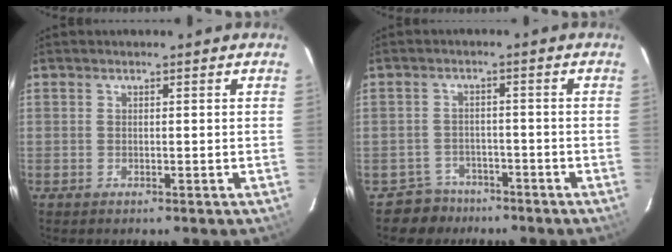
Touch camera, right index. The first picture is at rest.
{"total": 4.9, "force": [-3.4, 3.5, -0.7], "torque": [0.001, 0.027, -0.056]}